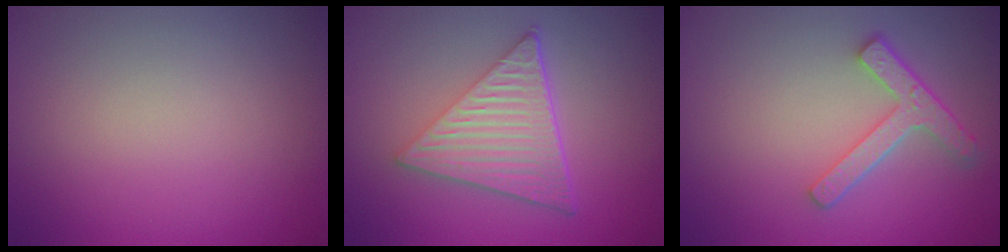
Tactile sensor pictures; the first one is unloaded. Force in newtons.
{"total": 6.7, "press": 4.5, "slide": 4.9}
{"total": 3.7, "press": 2.8, "slide": 2.3}